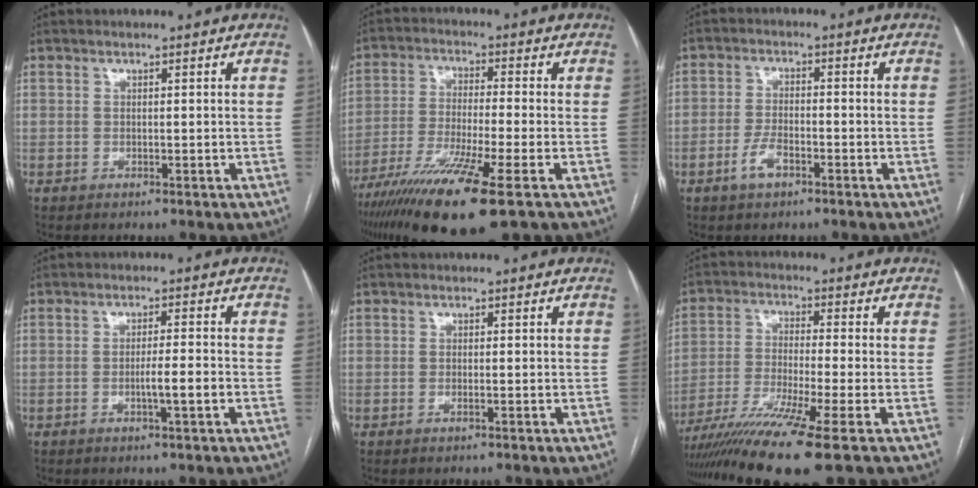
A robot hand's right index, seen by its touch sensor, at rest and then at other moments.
{"total": 14.3, "force": [-8.6, -0.1, 11.4], "torque": [-0.229, -0.040, -0.154]}
{"total": 4.1, "force": [-2.3, 1.9, 2.9], "torque": [-0.059, 0.003, -0.042]}
{"total": 3.8, "force": [-1.2, 0.0, 3.6], "torque": [-0.060, -0.002, -0.020]}
{"total": 0.7, "force": [-0.2, 0.1, 0.6], "torque": [-0.014, -0.001, -0.003]}
{"total": 13.0, "force": [-8.8, -1.6, 9.4], "torque": [-0.177, -0.035, -0.151]}